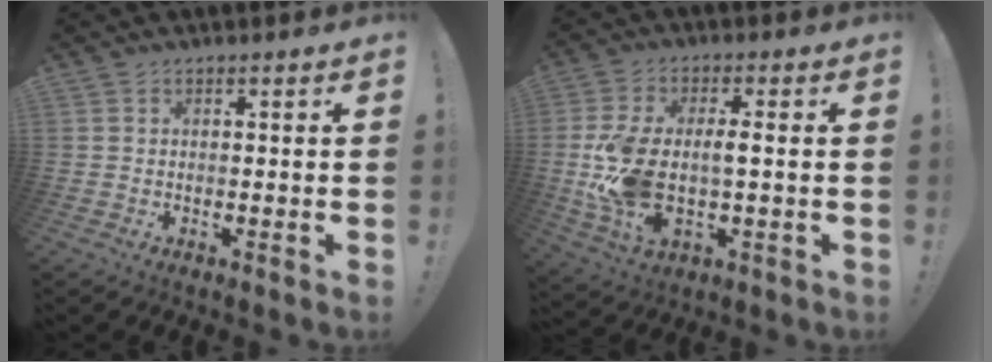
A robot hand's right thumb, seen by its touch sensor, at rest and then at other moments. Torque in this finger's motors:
{"motor_torque": [1.34, 2.76, 1.08, -0.48, 0.39]}